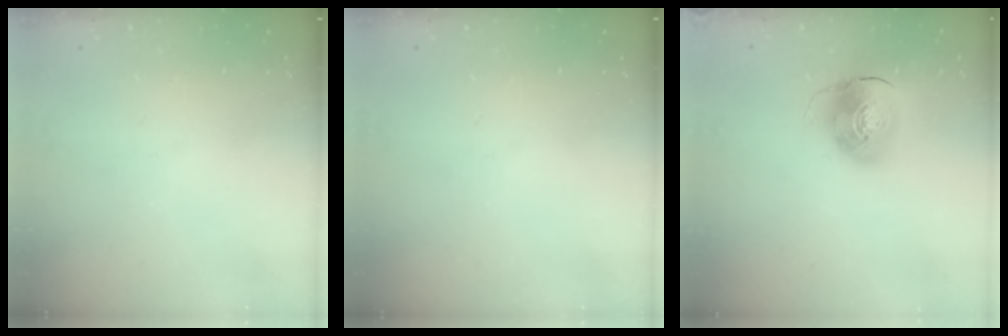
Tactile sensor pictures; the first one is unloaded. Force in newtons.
{"total": 0.0}
{"total": 10.1, "press": 10.0, "slide": 1.6}